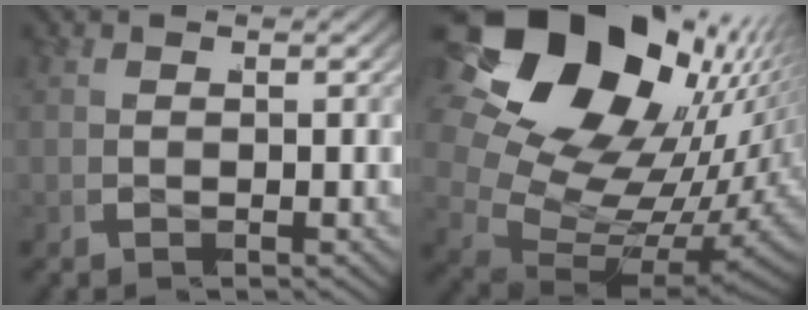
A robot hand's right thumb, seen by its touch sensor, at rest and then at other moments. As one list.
[{"total": 22.5, "force": [0.9, 15.6, 16.1], "torque": [-0.301, -0.041, 0.008]}]